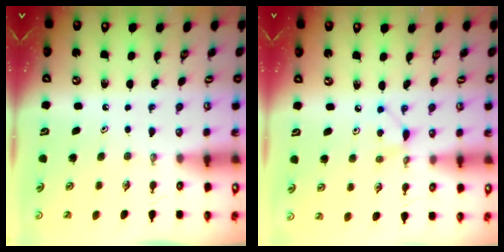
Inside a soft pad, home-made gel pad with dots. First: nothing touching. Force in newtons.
{"total": 4.6, "press": 4.6, "slide": 0.4}